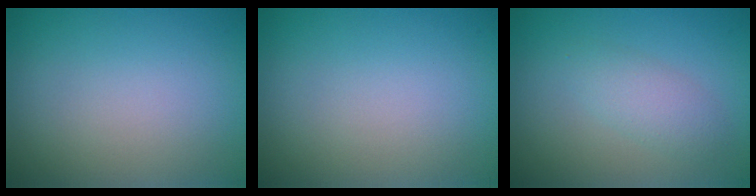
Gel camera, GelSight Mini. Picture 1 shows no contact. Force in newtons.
{"total": 0.0}
{"total": 2.2, "press": 2.2, "slide": 0.1}